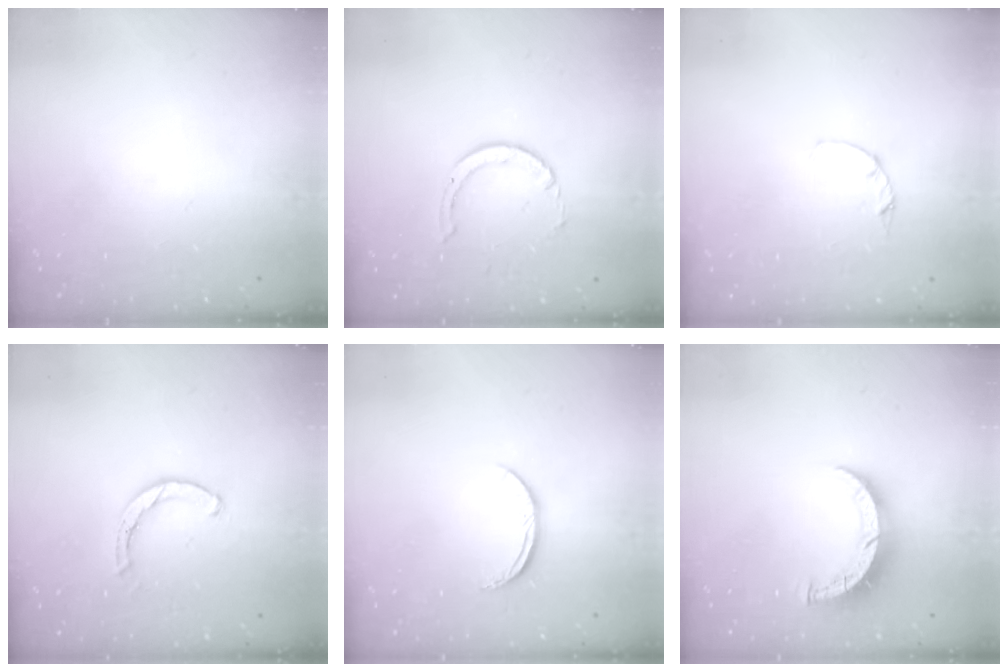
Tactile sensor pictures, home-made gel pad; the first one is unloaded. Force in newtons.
{"total": 3.3, "press": 3.3, "slide": 0.3}
{"total": 1.2, "press": 1.1, "slide": 0.3}
{"total": 1.6, "press": 1.6, "slide": 0.2}
{"total": 6.2, "press": 6.1, "slide": 0.7}
{"total": 7.5, "press": 7.5, "slide": 0.5}